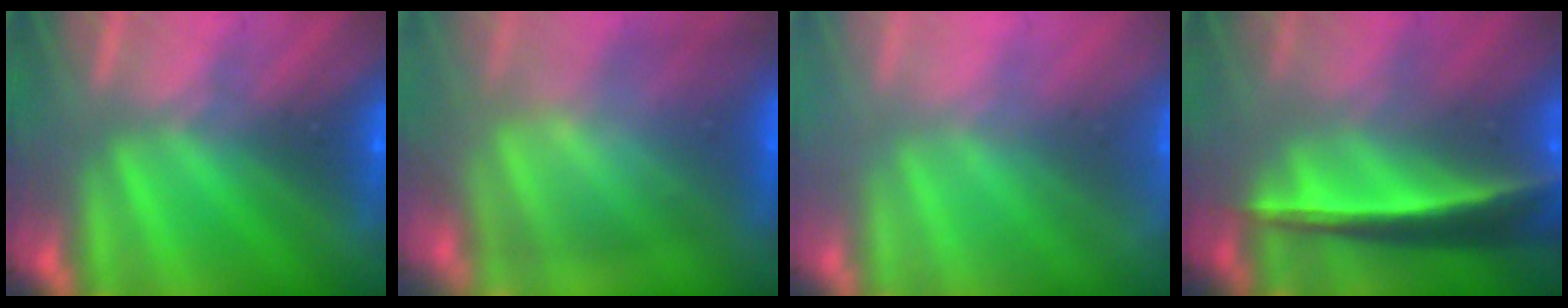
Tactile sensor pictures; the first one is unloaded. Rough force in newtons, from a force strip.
{"total": 9.1}
{"total": 1.3}
{"total": 5.9}